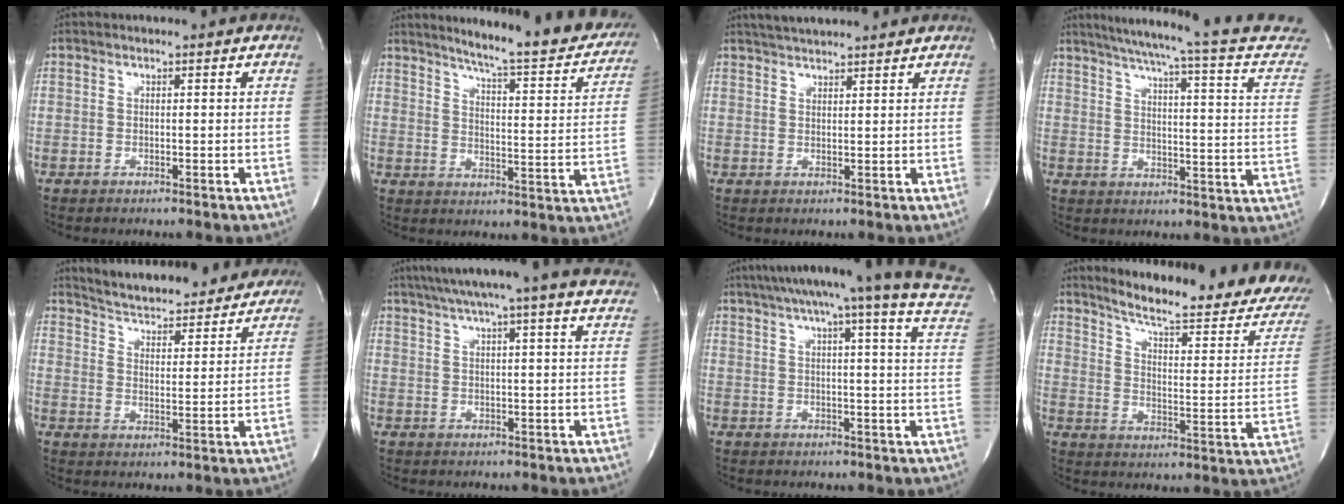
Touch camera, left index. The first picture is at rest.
{"total": 21.8, "force": [18.8, 2.2, 10.8], "torque": [-0.143, -0.052, 0.224]}
{"total": 5.7, "force": [5.3, 0.3, 2.1], "torque": [-0.039, 0.031, 0.086]}
{"total": 22.0, "force": [18.9, -0.1, 11.2], "torque": [-0.166, -0.049, 0.220]}
{"total": 20.5, "force": [19.2, 4.5, 5.8], "torque": [-0.087, -0.003, 0.255]}
{"total": 21.2, "force": [18.6, -0.5, 10.3], "torque": [-0.169, -0.007, 0.229]}
{"total": 24.5, "force": [19.6, 0.0, 14.7], "torque": [-0.208, -0.019, 0.234]}
{"total": 24.3, "force": [21.3, 2.4, 11.3], "torque": [-0.165, -0.089, 0.265]}